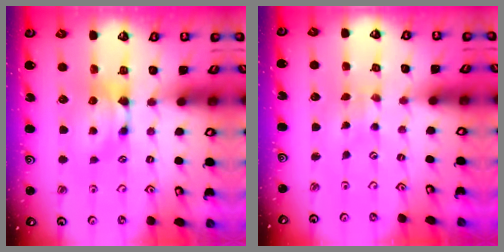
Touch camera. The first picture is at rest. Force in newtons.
{"total": 5.3, "press": 5.3, "slide": 0.2}